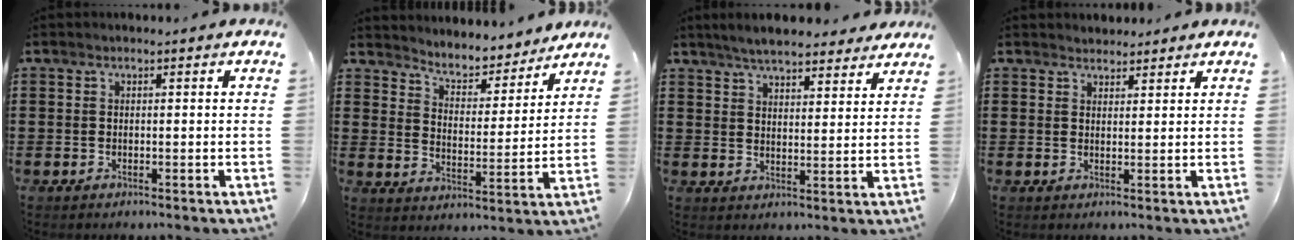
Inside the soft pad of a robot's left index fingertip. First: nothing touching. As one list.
[{"total": 5.1, "force": [5.0, 0.6, 0.9], "torque": [-0.044, -0.037, 0.083]}, {"total": 5.3, "force": [5.0, 1.0, 1.4], "torque": [-0.045, -0.010, 0.092]}, {"total": 2.0, "force": [2.0, 0.3, -0.3], "torque": [0.000, 0.002, 0.039]}]